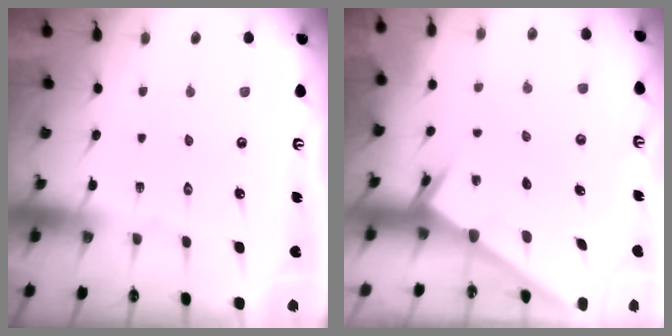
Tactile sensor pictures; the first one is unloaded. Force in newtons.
{"total": 2.6, "press": 2.6, "slide": 0.2}